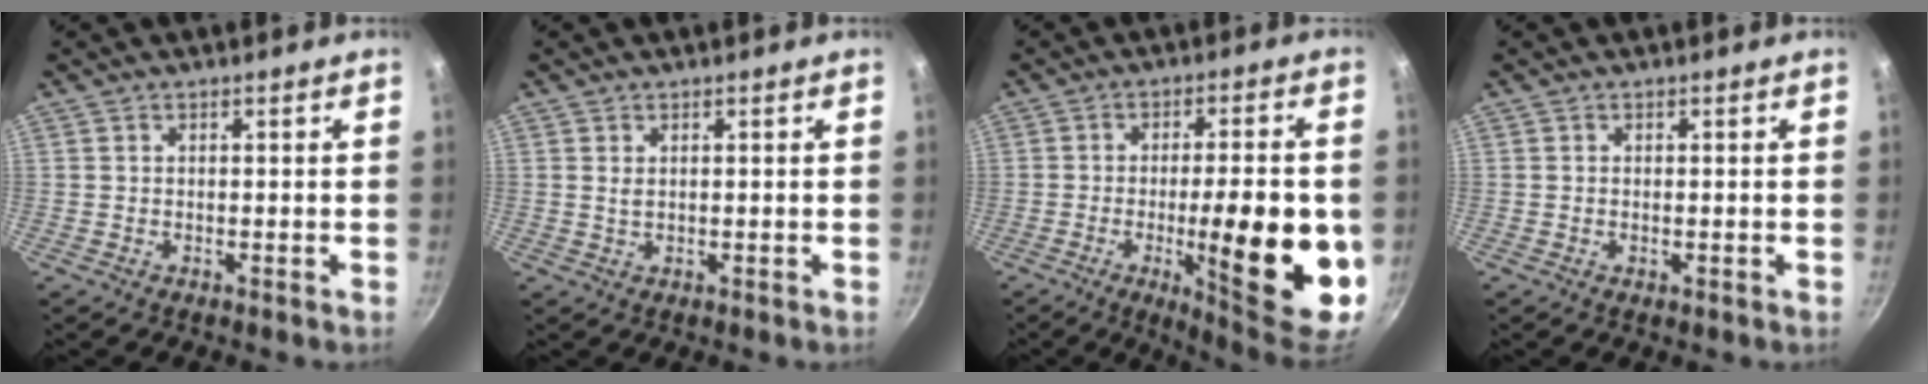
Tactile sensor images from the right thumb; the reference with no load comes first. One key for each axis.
{"total": 1.3, "fx": 0.5, "fy": 0.8, "fz": 1.0, "tx": -0.017, "ty": -0.002, "tz": 0.009}
{"total": 19.8, "fx": -4.1, "fy": 4.9, "fz": 18.7, "tx": -0.244, "ty": 0.003, "tz": -0.052}
{"total": 0.6, "fx": -0.1, "fy": 0.2, "fz": 0.6, "tx": -0.010, "ty": -0.001, "tz": -0.002}